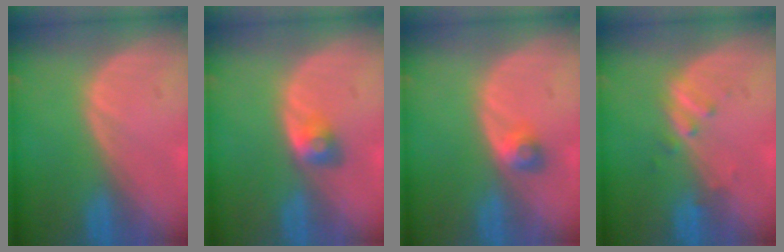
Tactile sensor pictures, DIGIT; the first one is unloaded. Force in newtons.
{"total": 2.9, "press": 2.4, "slide": 1.5}
{"total": 2.6, "press": 2.3, "slide": 1.2}
{"total": 2.3, "press": 2.3, "slide": 0.3}